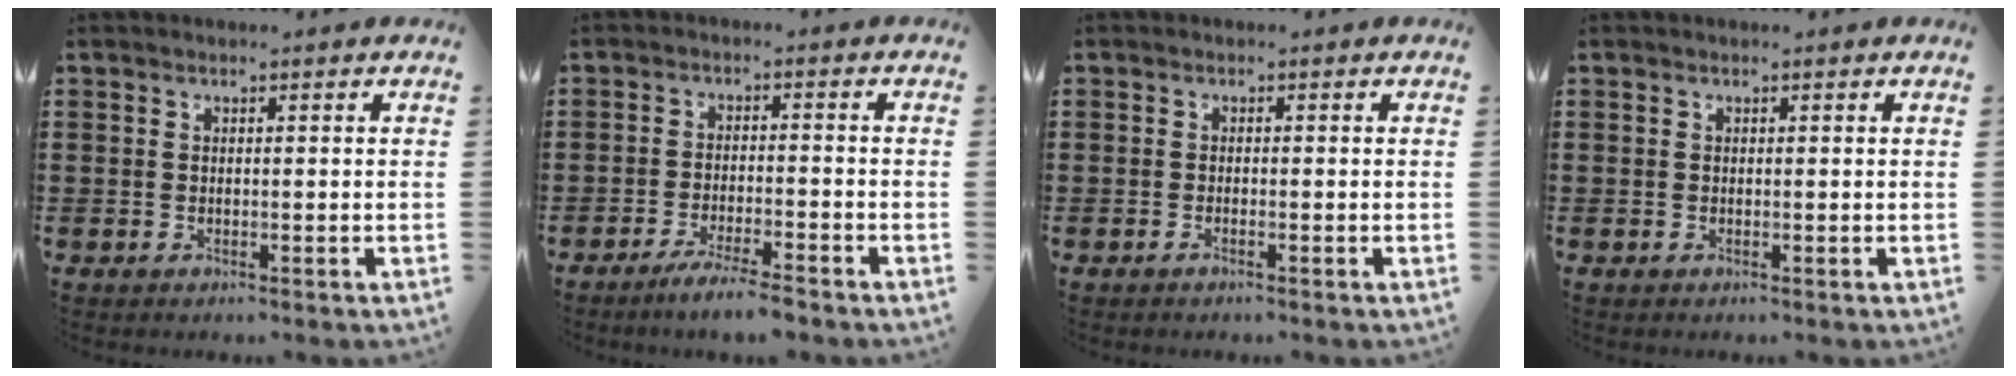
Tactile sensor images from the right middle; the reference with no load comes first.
{"total": 4.2, "force": [-3.6, -0.2, 2.2], "torque": [-0.042, -0.007, -0.067]}
{"total": 0.5, "force": [-0.4, 0.0, 0.4], "torque": [-0.008, -0.002, -0.007]}
{"total": 0.0}